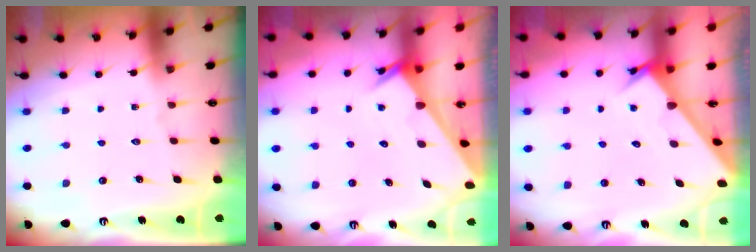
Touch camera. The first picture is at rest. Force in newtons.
{"total": 2.0, "press": 2.0, "slide": 0.1}
{"total": 2.9, "press": 2.9, "slide": 0.1}